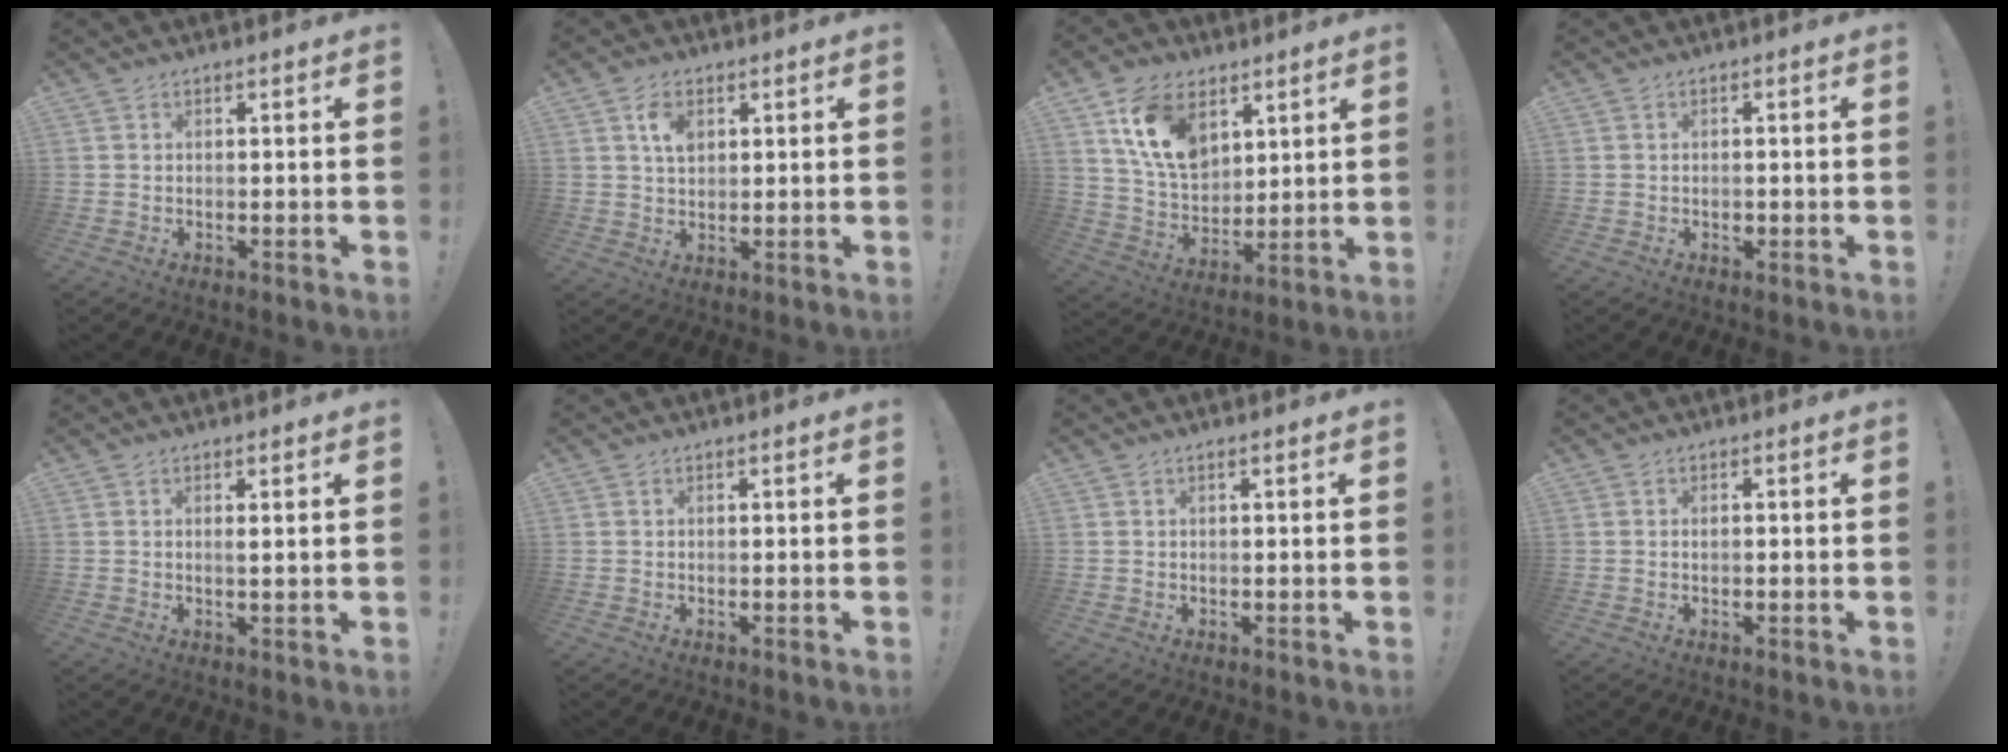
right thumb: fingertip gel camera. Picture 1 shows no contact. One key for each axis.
{"total": 5.4, "fx": 2.0, "fy": 3.5, "fz": 3.5, "tx": -0.044, "ty": -0.004, "tz": 0.033}
{"total": 15.6, "fx": 7.5, "fy": 10.4, "fz": 8.9, "tx": -0.171, "ty": -0.029, "tz": 0.143}
{"total": 1.2, "fx": -0.5, "fy": 1.0, "fz": 0.5, "tx": -0.007, "ty": 0.002, "tz": -0.009}
{"total": 1.5, "fx": 0.8, "fy": -0.2, "fz": 1.3, "tx": -0.011, "ty": -0.008, "tz": 0.010}
{"total": 0.0}
{"total": 0.7, "fx": 0.1, "fy": -0.3, "fz": 0.6, "tx": -0.005, "ty": -0.003, "tz": -0.001}
{"total": 0.7, "fx": -0.2, "fy": 0.4, "fz": 0.5, "tx": -0.011, "ty": 0.002, "tz": -0.003}